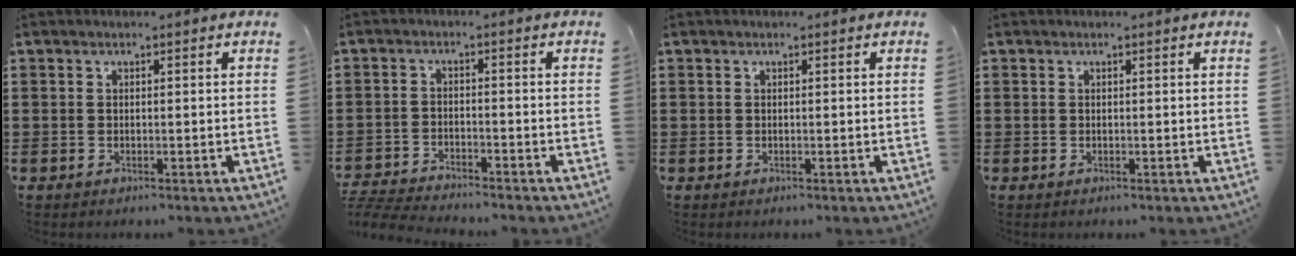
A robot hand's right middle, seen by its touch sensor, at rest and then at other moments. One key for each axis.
{"total": 4.4, "fx": -4.3, "fy": 0.3, "fz": 0.5, "tx": -0.030, "ty": -0.004, "tz": -0.096}
{"total": 0.0}
{"total": 0.0}